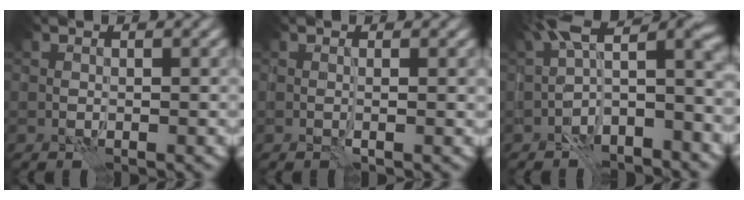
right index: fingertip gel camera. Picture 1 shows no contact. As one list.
[{"total": 0.9, "force": [-0.1, -0.1, 0.9], "torque": [-0.016, -0.004, -0.002]}, {"total": 8.6, "force": [-3.0, 3.2, 7.4], "torque": [-0.105, 0.024, -0.062]}]